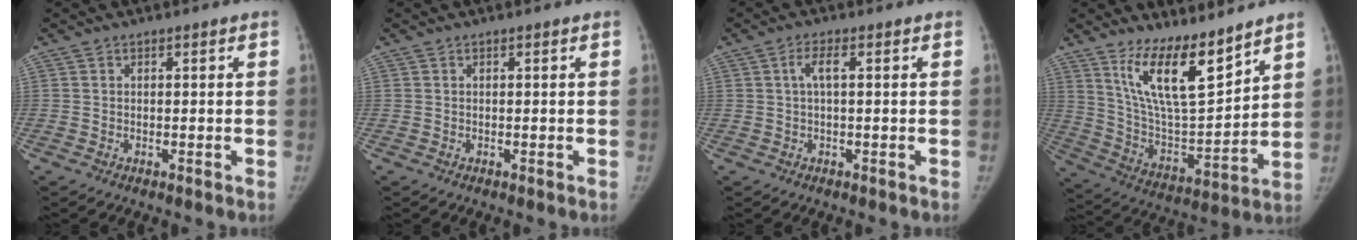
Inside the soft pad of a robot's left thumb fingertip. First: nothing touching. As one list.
[{"total": 0.0}, {"total": 2.6, "force": [0.4, 0.7, 2.5], "torque": [-0.055, 0.010, 0.009]}, {"total": 15.4, "force": [10.8, 4.4, 10.1], "torque": [-0.146, -0.079, 0.211]}]